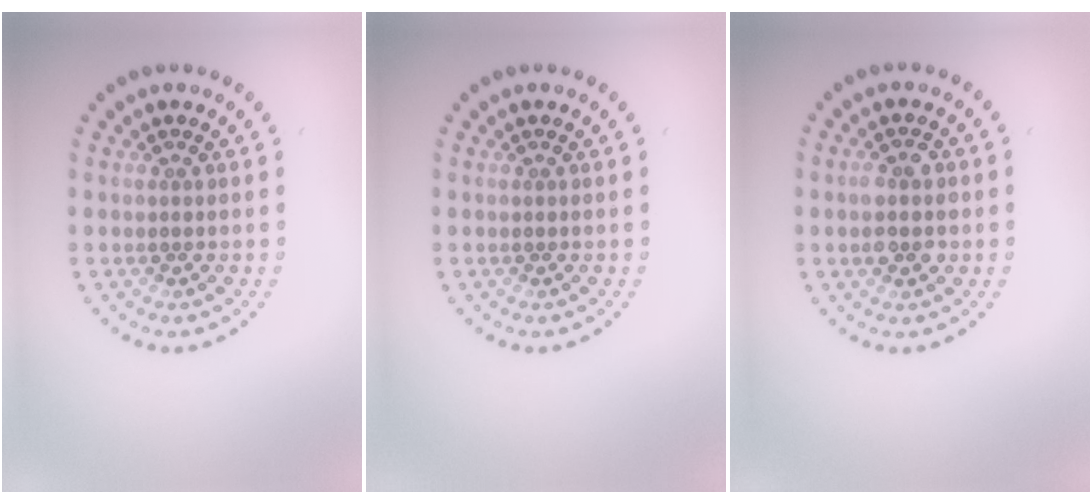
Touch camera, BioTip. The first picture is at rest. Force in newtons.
{"total": 0.0}
{"total": 2.8, "press": 2.8, "slide": 0.3}